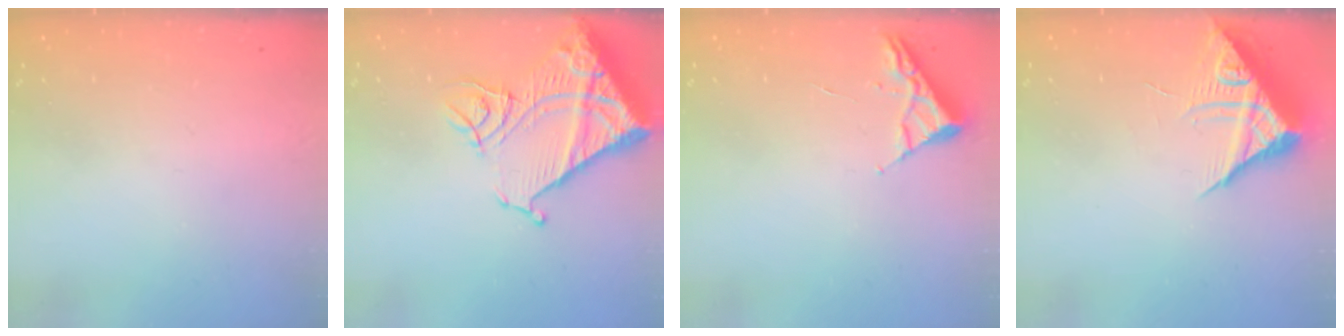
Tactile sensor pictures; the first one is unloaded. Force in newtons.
{"total": 18.4, "press": 18.3, "slide": 2.2}
{"total": 2.6, "press": 2.6, "slide": 0.3}
{"total": 8.2, "press": 8.2, "slide": 0.7}